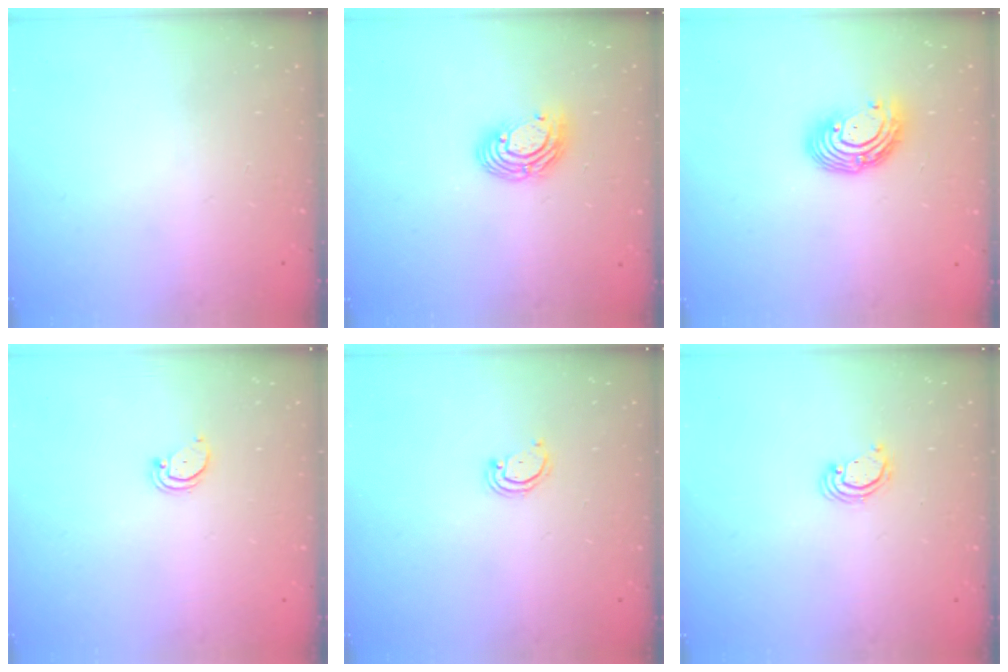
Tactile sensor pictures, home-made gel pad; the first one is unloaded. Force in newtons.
{"total": 8.5, "press": 8.4, "slide": 1.3}
{"total": 9.8, "press": 9.7, "slide": 0.9}
{"total": 1.4, "press": 1.3, "slide": 0.1}
{"total": 2.4, "press": 2.4, "slide": 0.2}
{"total": 2.2, "press": 2.2, "slide": 0.1}